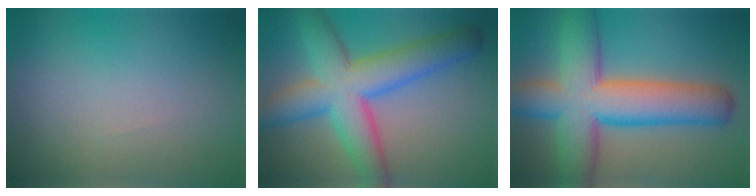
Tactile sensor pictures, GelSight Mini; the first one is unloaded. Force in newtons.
{"total": 9.6, "press": 9.6, "slide": 0.2}
{"total": 11.6, "press": 11.6, "slide": 0.6}